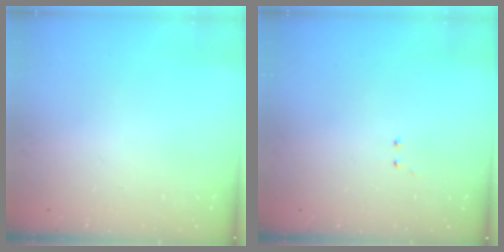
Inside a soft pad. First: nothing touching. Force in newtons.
{"total": 3.0, "press": 2.9, "slide": 0.7}